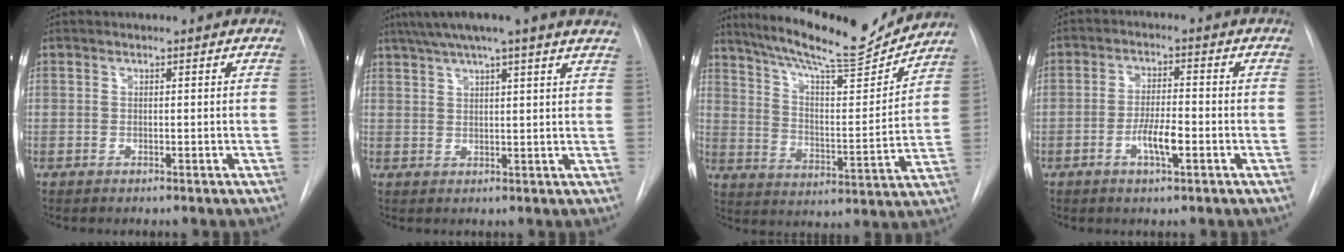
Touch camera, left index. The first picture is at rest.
{"total": 15.1, "force": [12.2, 0.3, 8.9], "torque": [-0.149, 0.046, 0.155]}
{"total": 18.0, "force": [16.5, 1.4, 7.2], "torque": [-0.126, -0.020, 0.249]}
{"total": 5.0, "force": [-2.0, 1.0, 4.5], "torque": [-0.084, 0.000, -0.035]}